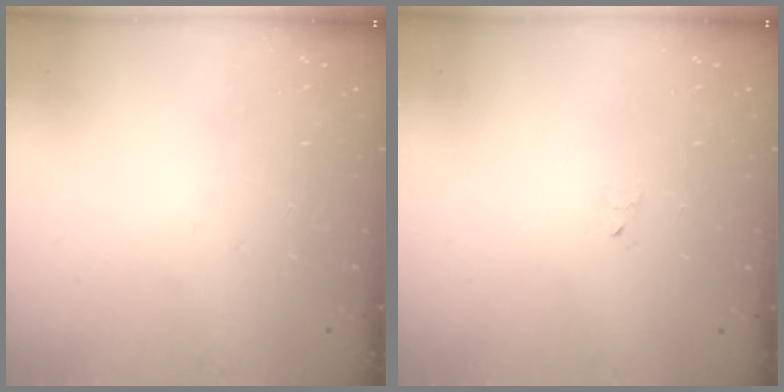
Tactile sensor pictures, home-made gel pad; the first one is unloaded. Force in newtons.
{"total": 2.4, "press": 2.4, "slide": 0.2}